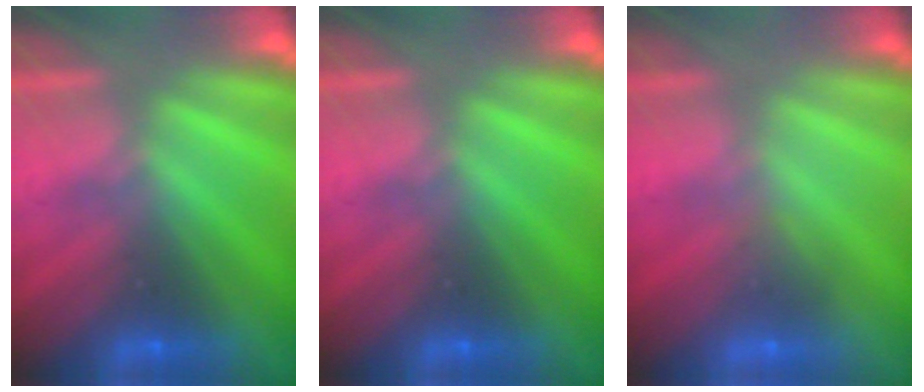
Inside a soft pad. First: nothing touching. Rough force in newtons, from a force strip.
{"total": 0.0}
{"total": 2.8}